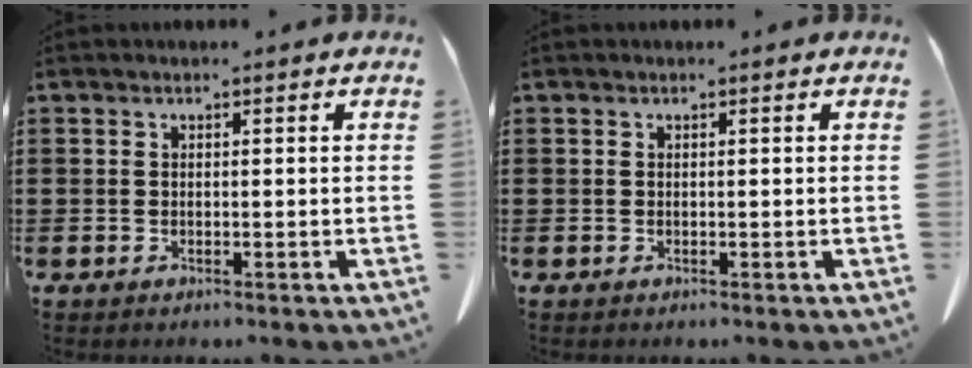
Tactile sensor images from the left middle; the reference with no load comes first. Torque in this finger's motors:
{"motor_torque": [0.00, 0.00, 0.00, 0.00]}